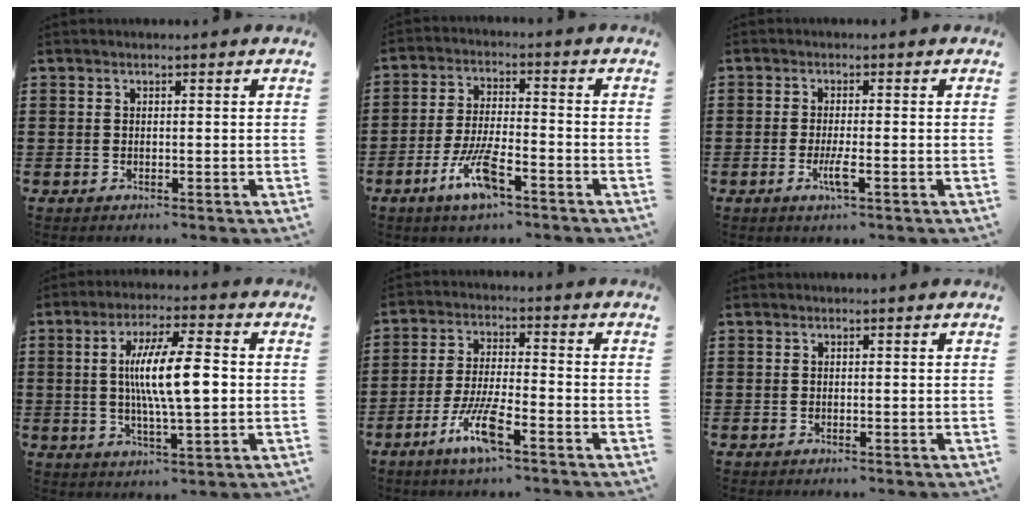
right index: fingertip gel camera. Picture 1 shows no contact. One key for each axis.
{"total": 8.2, "fx": -4.5, "fy": 2.1, "fz": 6.5, "tx": -0.141, "ty": -0.004, "tz": -0.083}
{"total": 3.4, "fx": -1.3, "fy": 0.3, "fz": 3.1, "tx": -0.073, "ty": -0.012, "tz": -0.030}
{"total": 10.9, "fx": 0.7, "fy": 2.2, "fz": 10.6, "tx": -0.189, "ty": -0.003, "tz": 0.007}
{"total": 7.9, "fx": -4.5, "fy": 1.5, "fz": 6.3, "tx": -0.145, "ty": -0.010, "tz": -0.087}
{"total": 0.0}